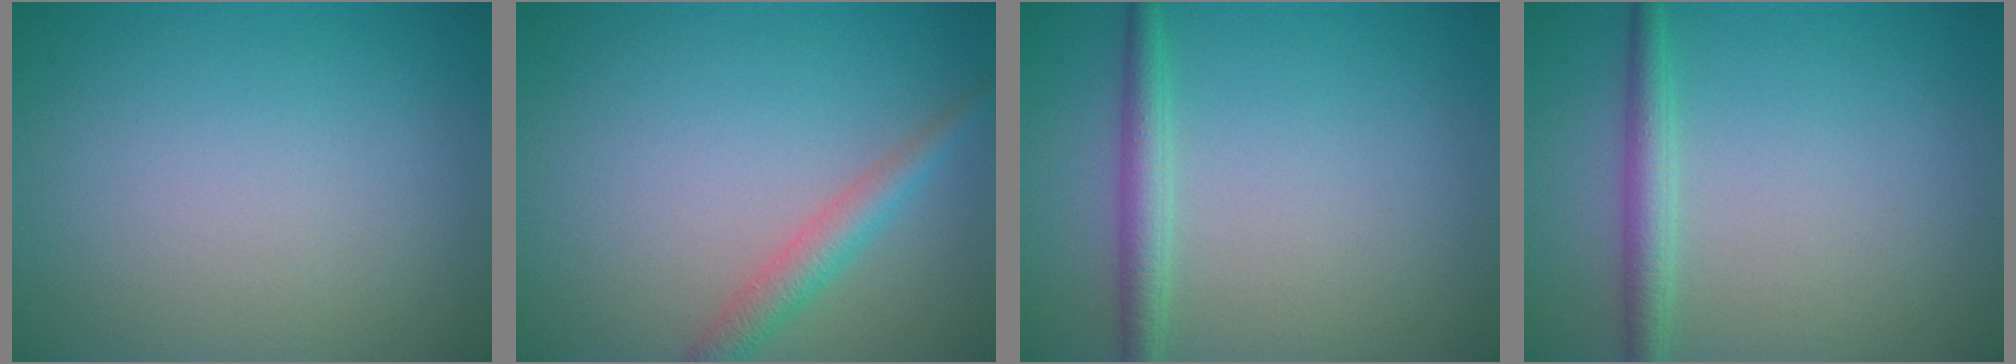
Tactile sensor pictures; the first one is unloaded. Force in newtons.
{"total": 2.5, "press": 2.5, "slide": 0.1}
{"total": 2.3, "press": 2.3, "slide": 0.1}
{"total": 2.3, "press": 2.3, "slide": 0.1}